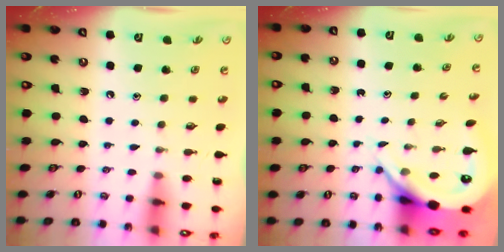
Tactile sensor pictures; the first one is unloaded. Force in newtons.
{"total": 6.4, "press": 6.3, "slide": 0.8}